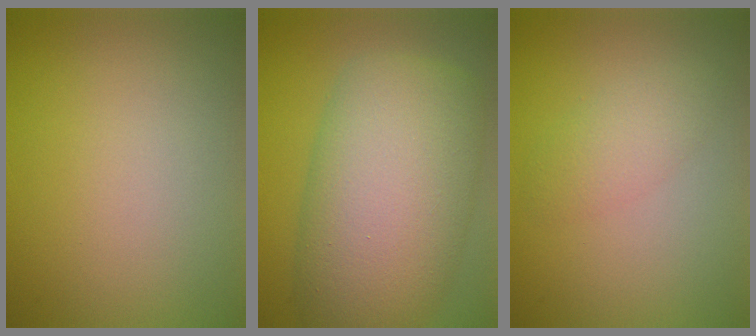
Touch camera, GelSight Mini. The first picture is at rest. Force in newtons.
{"total": 12.3, "press": 12.3, "slide": 0.4}
{"total": 2.3, "press": 2.3, "slide": 0.0}